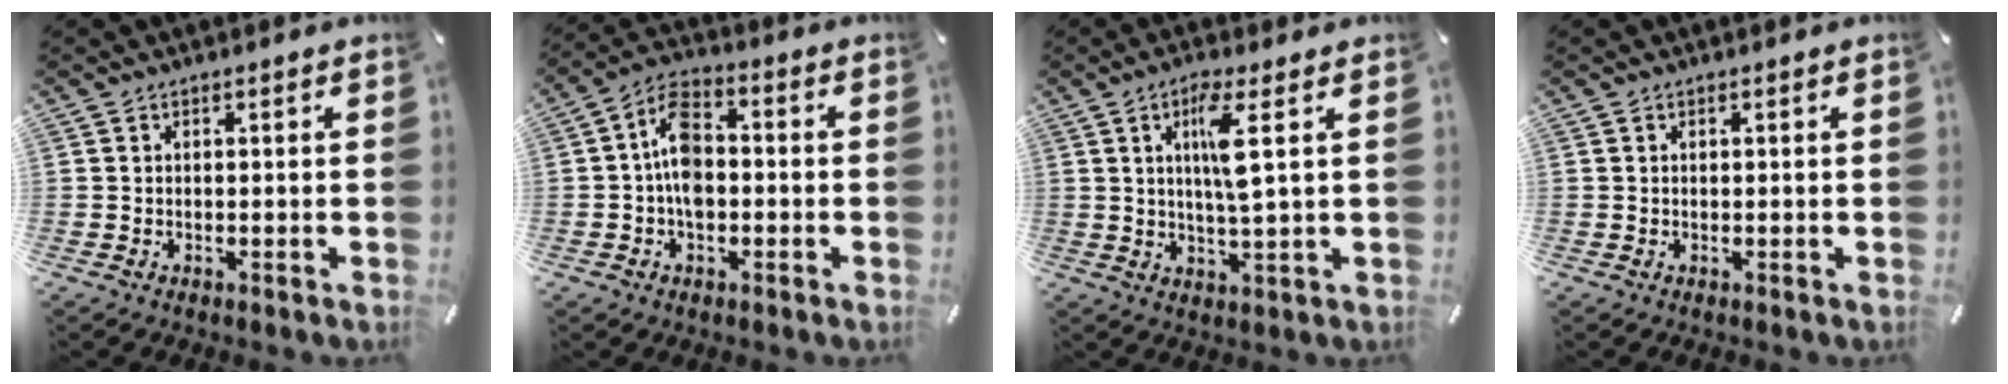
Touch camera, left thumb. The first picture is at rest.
{"total": 8.8, "force": [-1.1, 5.8, 6.6], "torque": [-0.125, 0.017, -0.020]}
{"total": 8.2, "force": [2.3, 1.0, 7.8], "torque": [-0.149, -0.004, 0.033]}
{"total": 0.0}